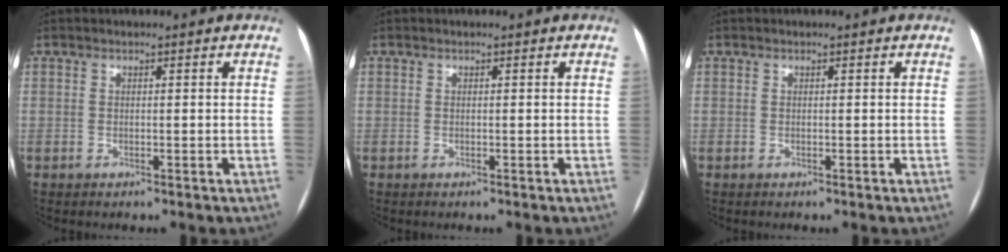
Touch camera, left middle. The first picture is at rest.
{"total": 0.0}
{"total": 0.0}